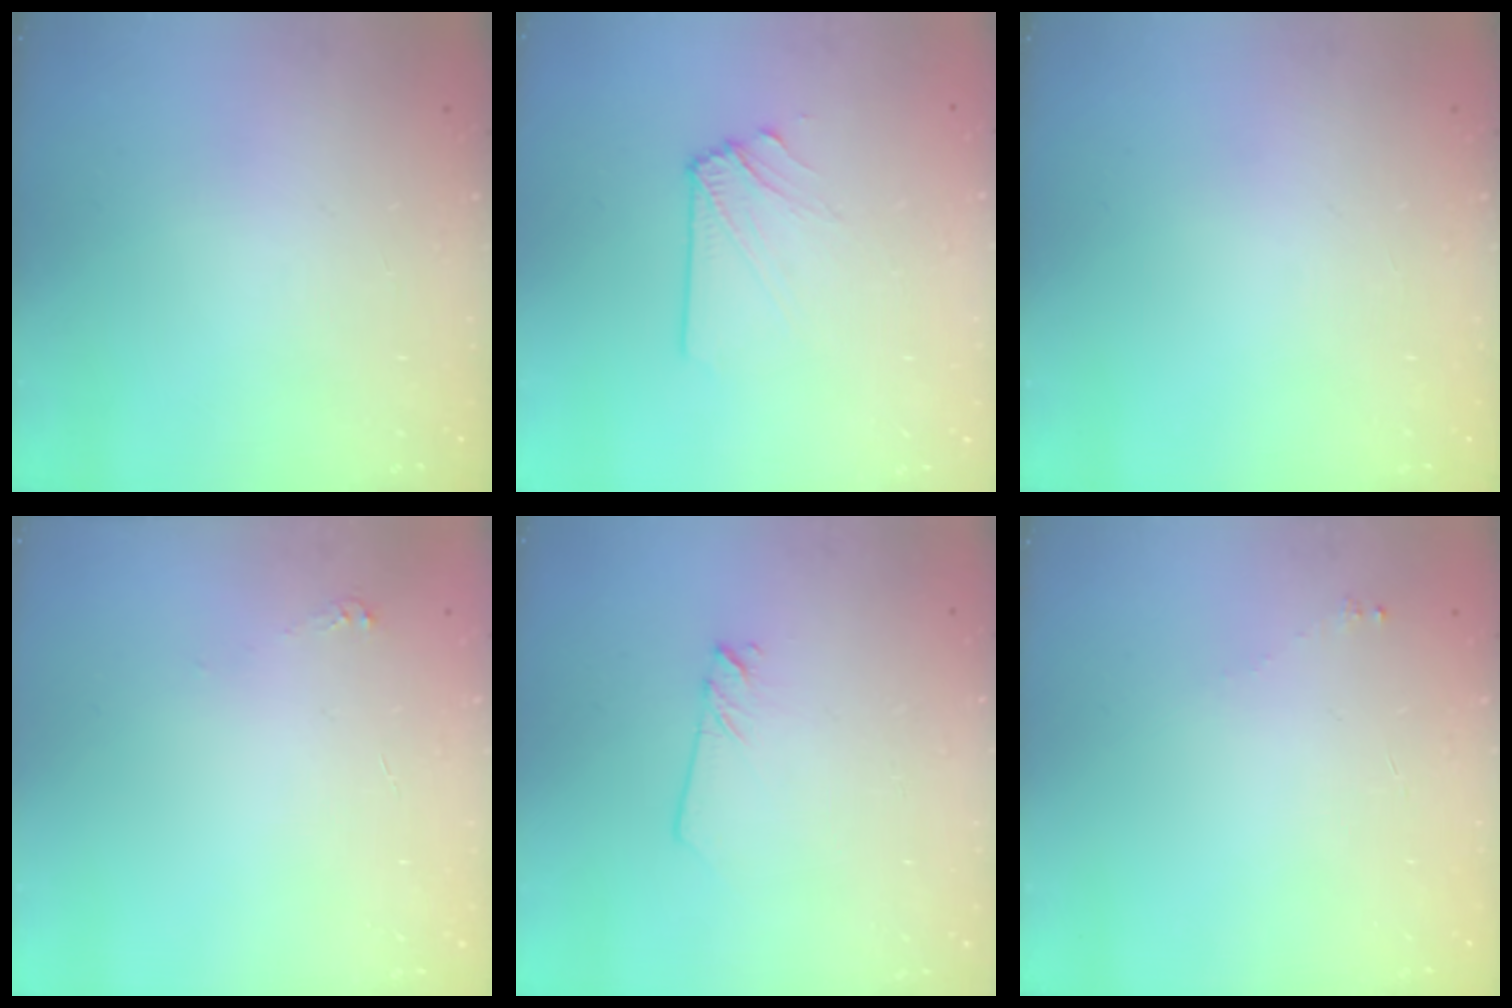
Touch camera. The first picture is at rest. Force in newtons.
{"total": 2.9, "press": 2.8, "slide": 0.5}
{"total": 0.0}
{"total": 2.5, "press": 2.5, "slide": 0.3}
{"total": 2.0, "press": 2.0, "slide": 0.1}
{"total": 1.7, "press": 1.6, "slide": 0.2}